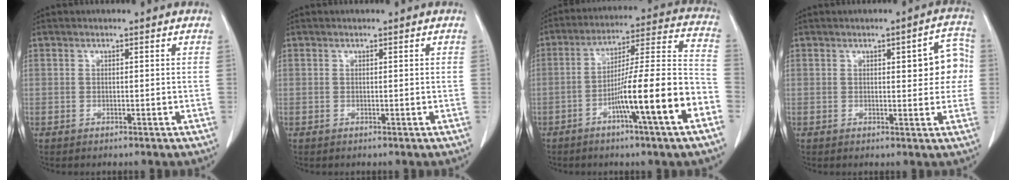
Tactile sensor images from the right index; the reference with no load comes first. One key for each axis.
{"total": 0.0}
{"total": 16.5, "fx": -6.8, "fy": -0.3, "fz": 15.1, "tx": -0.237, "ty": 0.007, "tz": -0.109}
{"total": 6.5, "fx": 0.9, "fy": 2.1, "fz": 6.1, "tx": -0.068, "ty": 0.018, "tz": 0.010}